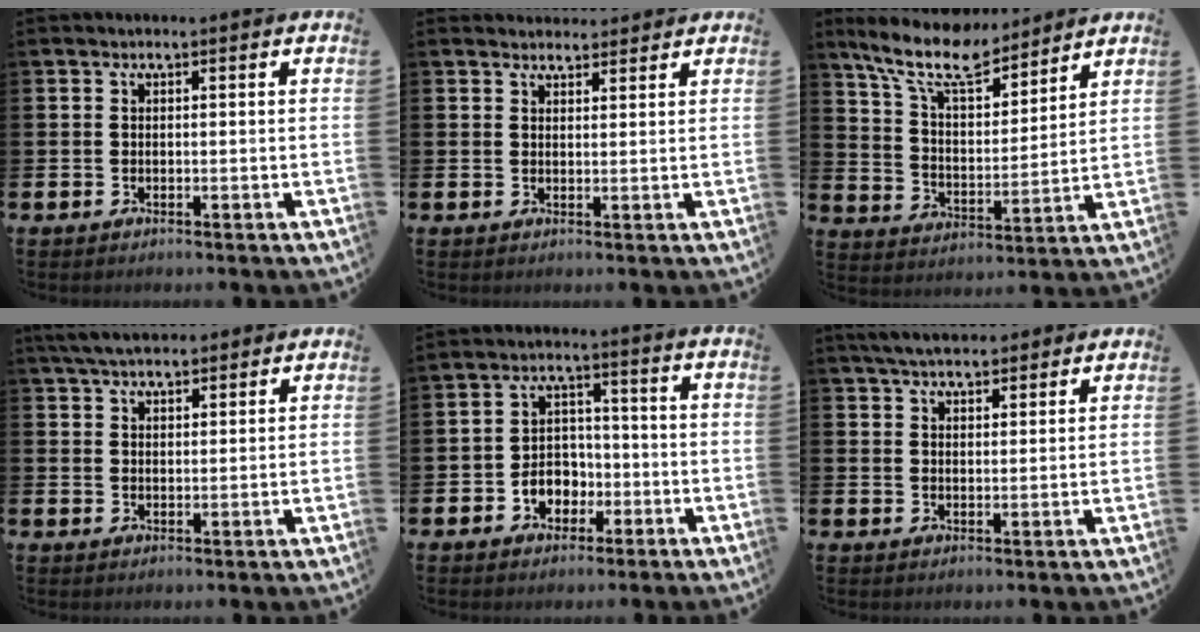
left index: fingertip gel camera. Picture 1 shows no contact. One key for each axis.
{"total": 2.4, "fx": 2.3, "fy": 0.7, "fz": -0.1, "tx": 0.006, "ty": -0.010, "tz": 0.041}
{"total": 10.8, "fx": 9.3, "fy": 3.1, "fz": 4.6, "tx": -0.126, "ty": -0.047, "tz": 0.165}
{"total": 5.1, "fx": 4.7, "fy": 1.4, "fz": 1.5, "tx": -0.041, "ty": -0.008, "tz": 0.089}
{"total": 4.3, "fx": -1.6, "fy": 3.8, "fz": 1.4, "tx": -0.028, "ty": 0.003, "tz": -0.037}
{"total": 4.9, "fx": 4.6, "fy": 1.2, "fz": 1.1, "tx": -0.035, "ty": -0.011, "tz": 0.086}